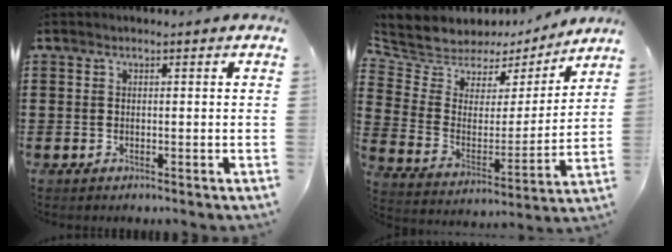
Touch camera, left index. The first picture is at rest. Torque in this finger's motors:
{"motor_torque": [0.43, -0.48, 0.19, 0.04]}